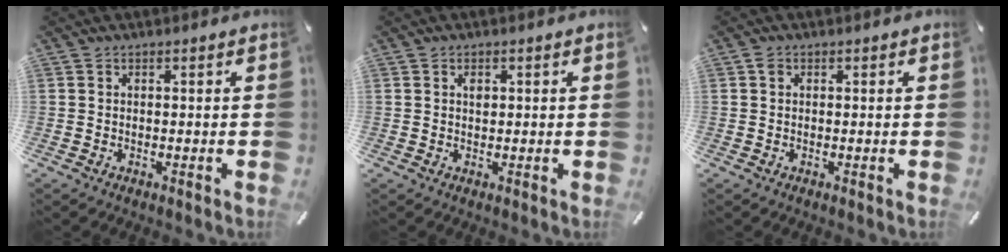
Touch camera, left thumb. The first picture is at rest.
{"total": 1.4, "force": [0.5, 1.0, 0.9], "torque": [-0.011, 0.002, 0.006]}
{"total": 1.1, "force": [0.2, 1.0, 0.6], "torque": [-0.012, 0.006, 0.003]}